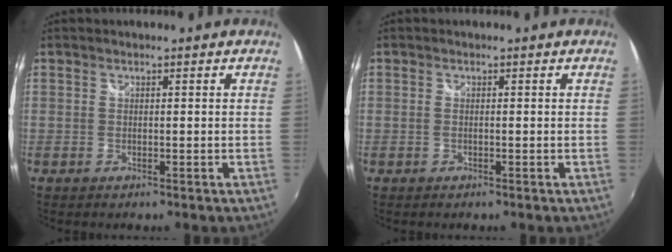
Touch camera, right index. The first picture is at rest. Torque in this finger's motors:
{"motor_torque": [-0.01, 0.08, -0.03, 0.01]}